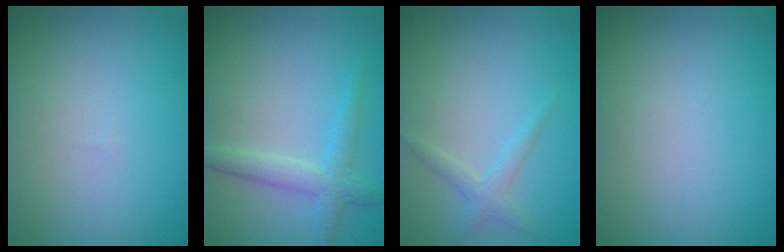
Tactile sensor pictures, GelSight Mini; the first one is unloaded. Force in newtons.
{"total": 2.8, "press": 2.8, "slide": 0.1}
{"total": 1.5, "press": 1.5, "slide": 0.0}
{"total": 0.0}